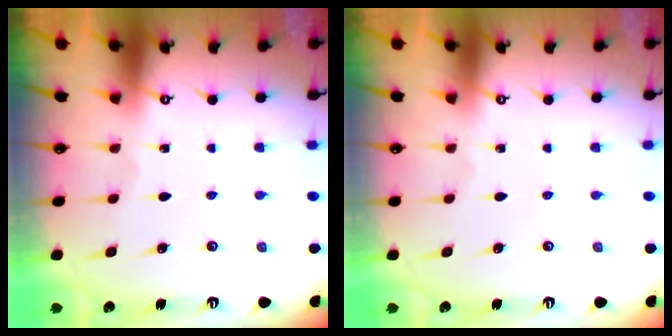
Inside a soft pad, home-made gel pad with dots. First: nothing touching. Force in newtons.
{"total": 0.0}